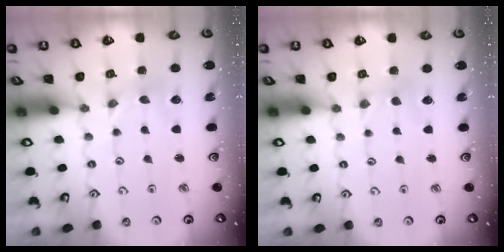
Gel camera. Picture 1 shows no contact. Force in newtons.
{"total": 1.6, "press": 1.5, "slide": 0.3}